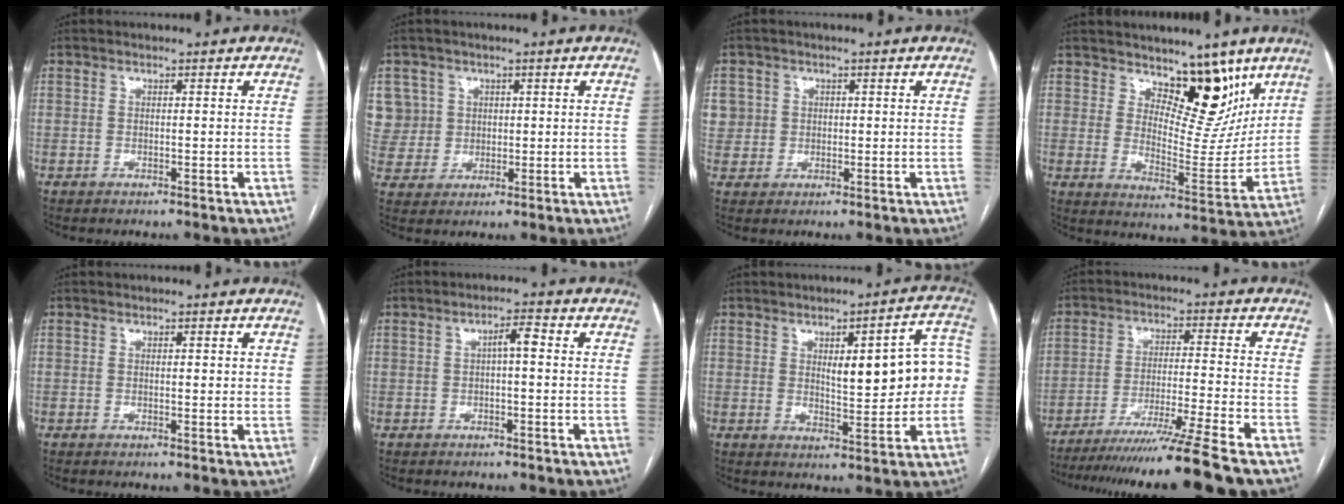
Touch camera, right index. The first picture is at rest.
{"total": 8.5, "force": [2.9, 8.0, 0.6], "torque": [-0.019, 0.032, 0.075]}
{"total": 5.4, "force": [1.4, 5.1, 0.6], "torque": [-0.010, 0.016, 0.034]}
{"total": 11.4, "force": [7.9, 4.9, 6.5], "torque": [-0.076, -0.016, 0.133]}
{"total": 0.9, "force": [0.5, 0.3, 0.7], "torque": [-0.010, -0.001, 0.004]}
{"total": 2.7, "force": [0.2, 0.5, 2.7], "torque": [-0.044, 0.008, 0.004]}
{"total": 12.3, "force": [1.1, 3.4, 11.8], "torque": [-0.145, 0.029, 0.020]}
{"total": 15.2, "force": [-12.5, -3.2, 7.9], "torque": [-0.121, -0.041, -0.201]}